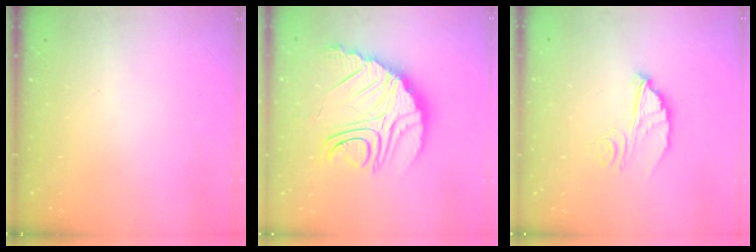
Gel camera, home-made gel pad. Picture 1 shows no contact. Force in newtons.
{"total": 21.3, "press": 21.2, "slide": 2.1}
{"total": 9.8, "press": 9.8, "slide": 0.8}